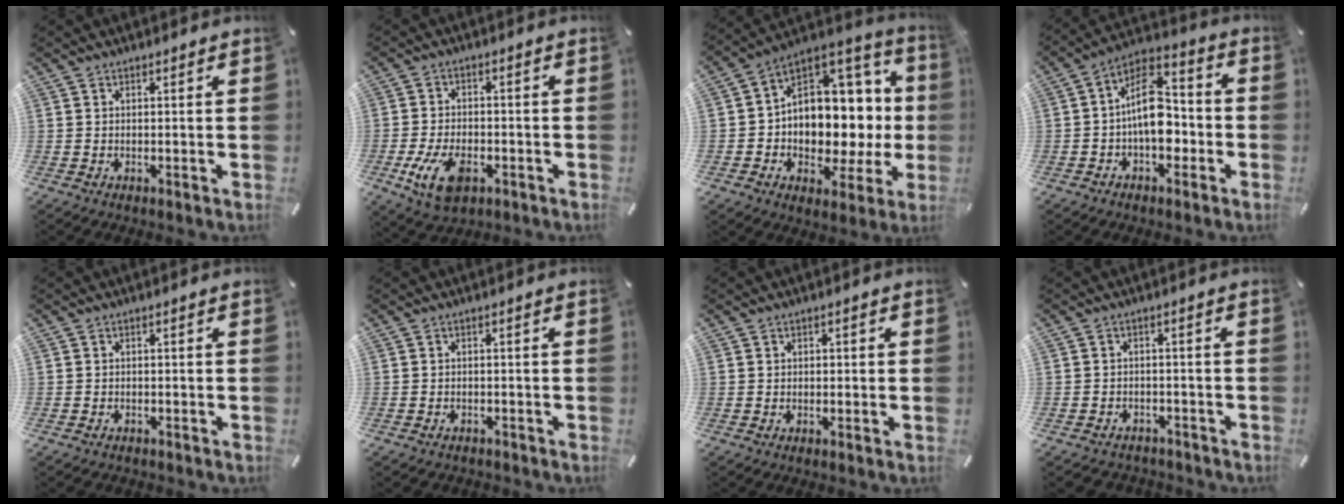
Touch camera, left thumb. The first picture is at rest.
{"total": 9.7, "force": [-3.8, 5.8, 6.8], "torque": [-0.148, 0.001, -0.071]}
{"total": 12.7, "force": [-0.1, 10.2, 7.6], "torque": [-0.090, -0.036, -0.004]}
{"total": 12.9, "force": [-2.3, 8.1, 9.8], "torque": [-0.173, 0.012, -0.040]}
{"total": 1.2, "force": [-1.0, 0.7, 0.2], "torque": [-0.005, 0.005, -0.024]}
{"total": 1.7, "force": [-1.3, 1.0, 0.3], "torque": [-0.014, 0.005, -0.033]}
{"total": 0.9, "force": [-0.4, 0.7, 0.4], "torque": [-0.007, 0.003, -0.011]}
{"total": 3.0, "force": [-2.2, 1.9, 0.5], "torque": [-0.015, 0.011, -0.048]}